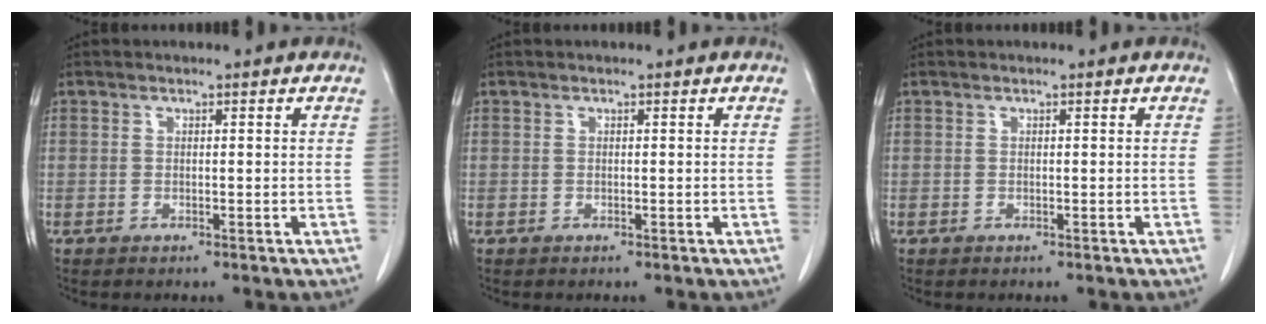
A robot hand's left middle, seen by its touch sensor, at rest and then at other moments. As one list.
[{"total": 0.0}, {"total": 0.0}]